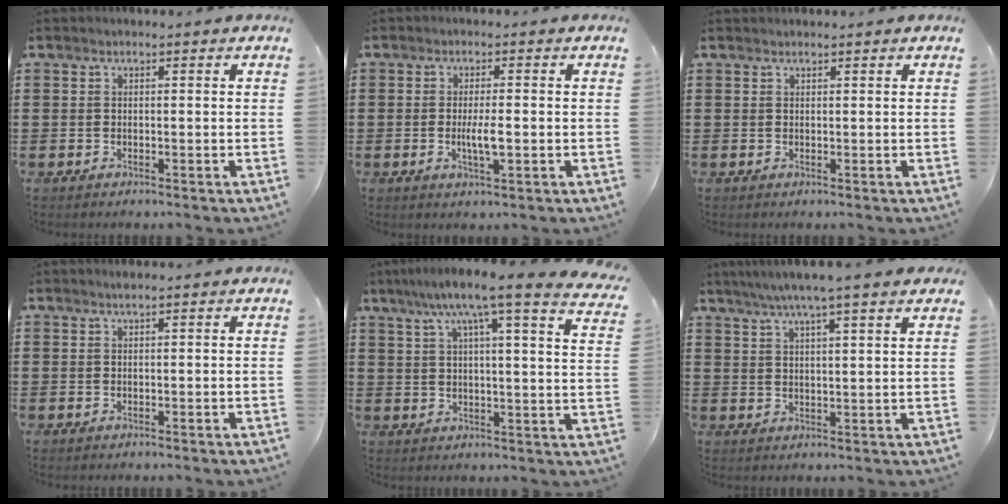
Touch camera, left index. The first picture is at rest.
{"total": 3.8, "force": [-0.5, 0.7, 3.8], "torque": [-0.072, -0.005, -0.011]}
{"total": 0.5, "force": [0.5, 0.0, 0.1], "torque": [-0.004, 0.000, 0.011]}
{"total": 0.7, "force": [0.4, 0.0, 0.5], "torque": [-0.009, -0.001, 0.008]}
{"total": 9.6, "force": [7.0, 0.0, 6.5], "torque": [-0.137, -0.034, 0.108]}
{"total": 5.3, "force": [4.1, -0.3, 3.3], "torque": [-0.076, -0.010, 0.070]}